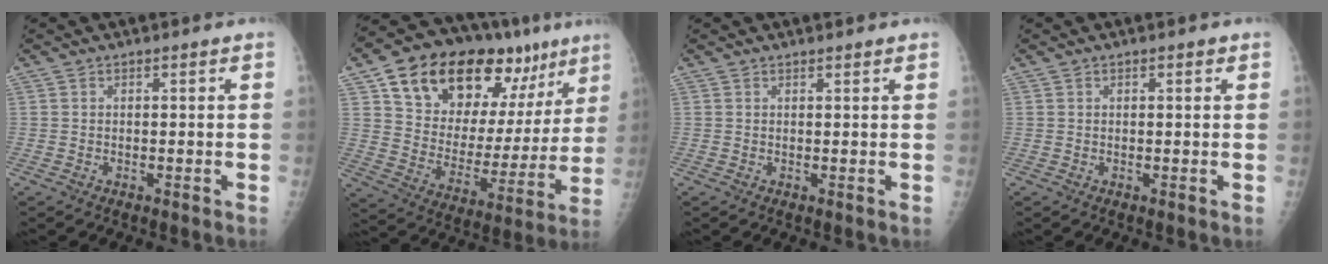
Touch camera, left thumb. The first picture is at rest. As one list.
[{"total": 27.4, "force": [15.3, 14.1, 17.8], "torque": [-0.227, -0.021, 0.249]}, {"total": 1.2, "force": [1.0, 0.2, 0.5], "torque": [-0.002, 0.001, 0.013]}, {"total": 0.9, "force": [0.5, 0.4, 0.6], "torque": [-0.004, 0.001, 0.004]}]